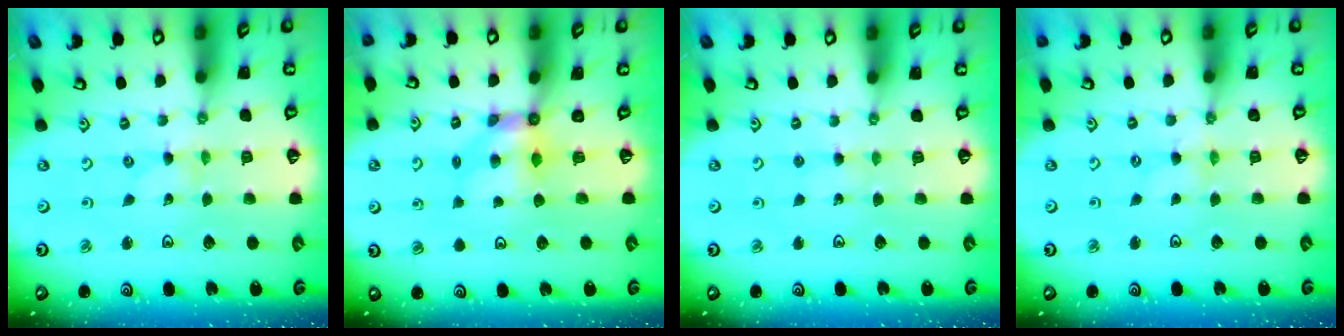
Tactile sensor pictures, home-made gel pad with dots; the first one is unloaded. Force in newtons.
{"total": 5.5, "press": 5.5, "slide": 0.2}
{"total": 2.3, "press": 2.3, "slide": 0.3}
{"total": 0.8, "press": 0.8, "slide": 0.2}